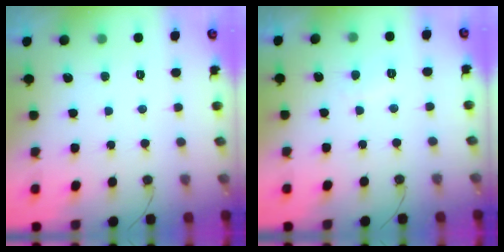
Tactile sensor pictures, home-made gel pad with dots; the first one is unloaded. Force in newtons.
{"total": 1.6, "press": 1.5, "slide": 0.6}